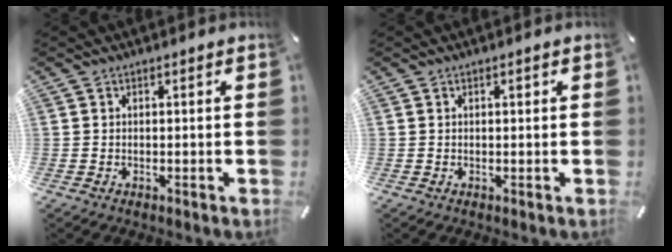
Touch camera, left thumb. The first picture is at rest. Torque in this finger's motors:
{"motor_torque": [0.18, 0.48, 0.06, -0.11, 0.09]}